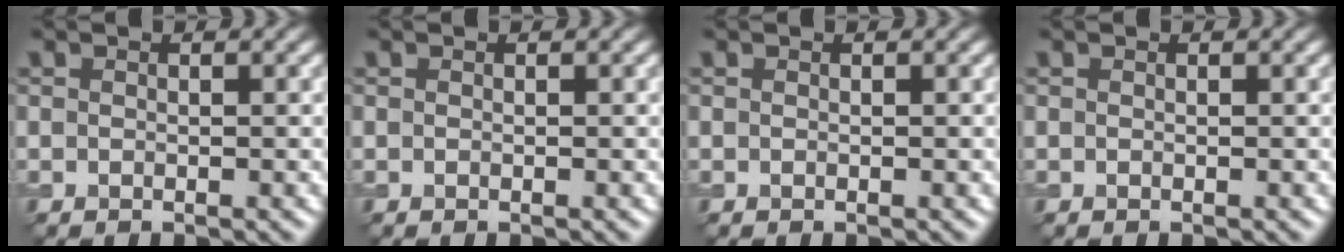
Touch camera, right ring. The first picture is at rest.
{"total": 0.0}
{"total": 0.0}
{"total": 0.0}